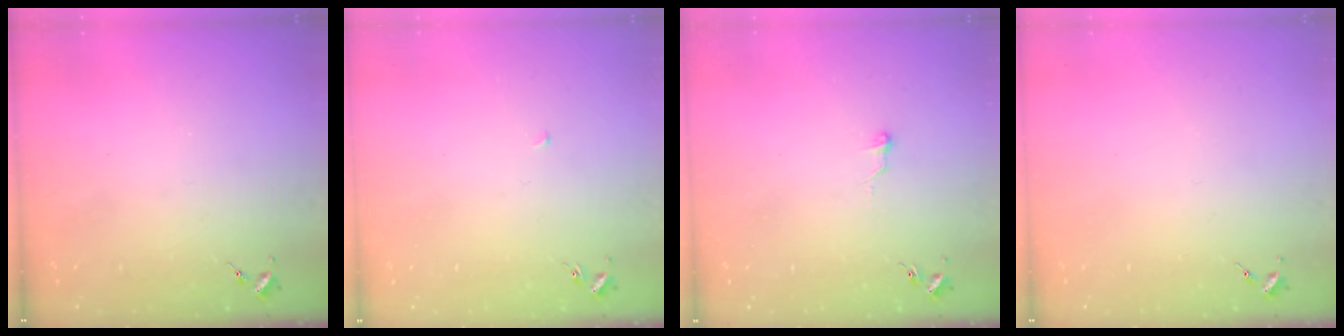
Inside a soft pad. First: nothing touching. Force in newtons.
{"total": 2.1, "press": 2.1, "slide": 0.1}
{"total": 3.9, "press": 3.9, "slide": 0.3}
{"total": 0.0}